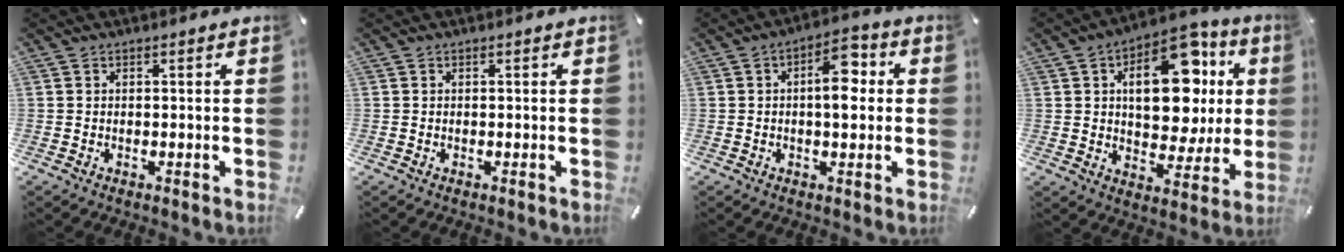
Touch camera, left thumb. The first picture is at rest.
{"total": 0.0}
{"total": 8.6, "force": [0.7, 4.4, 7.4], "torque": [-0.097, 0.003, 0.005]}
{"total": 20.1, "force": [5.1, 12.1, 15.1], "torque": [-0.210, -0.017, 0.085]}